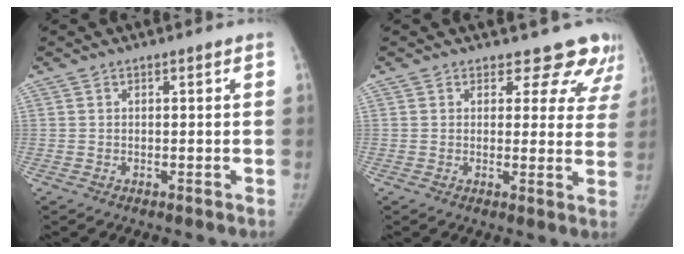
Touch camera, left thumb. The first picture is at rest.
{"total": 10.5, "force": [9.2, 4.9, 1.3], "torque": [0.043, -0.050, 0.075]}